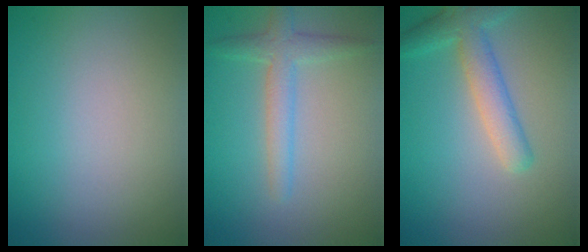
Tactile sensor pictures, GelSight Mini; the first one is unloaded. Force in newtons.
{"total": 2.8, "press": 2.8, "slide": 0.2}
{"total": 3.8, "press": 3.7, "slide": 0.2}